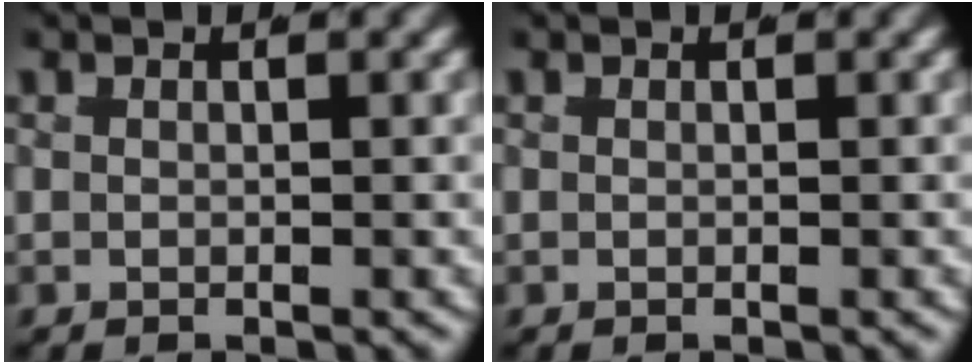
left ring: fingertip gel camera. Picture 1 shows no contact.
{"total": 0.0}